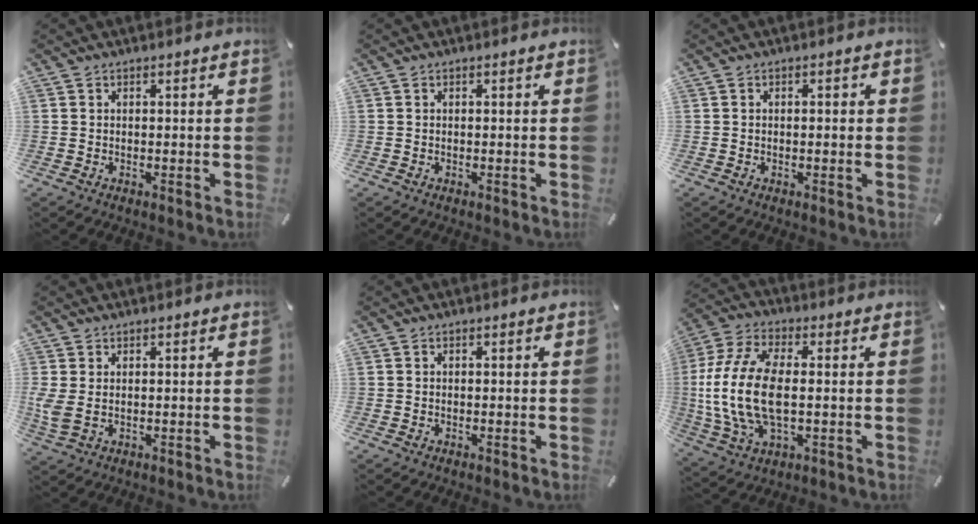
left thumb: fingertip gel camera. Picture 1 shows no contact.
{"total": 0.0}
{"total": 1.2, "force": [-0.3, 0.5, 1.1], "torque": [-0.020, 0.002, -0.006]}
{"total": 3.7, "force": [0.6, 1.9, 3.2], "torque": [-0.084, -0.007, 0.009]}
{"total": 0.0}
{"total": 16.7, "force": [0.1, 8.7, 14.2], "torque": [-0.314, -0.010, 0.002]}